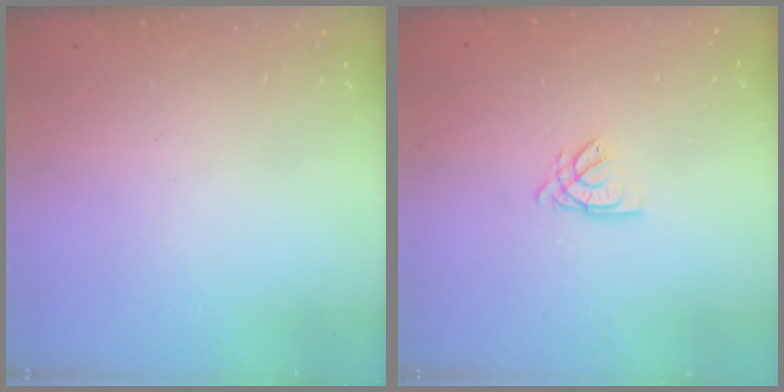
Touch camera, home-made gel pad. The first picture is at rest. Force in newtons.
{"total": 2.6, "press": 2.6, "slide": 0.1}